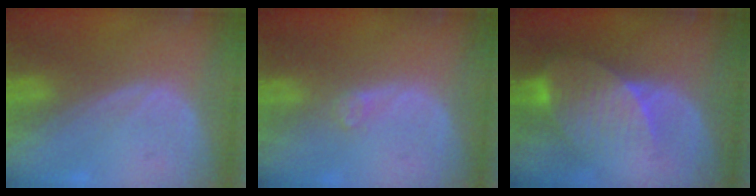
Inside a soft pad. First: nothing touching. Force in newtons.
{"total": 1.2, "press": 1.2, "slide": 0.3}
{"total": 8.0, "press": 7.2, "slide": 3.4}